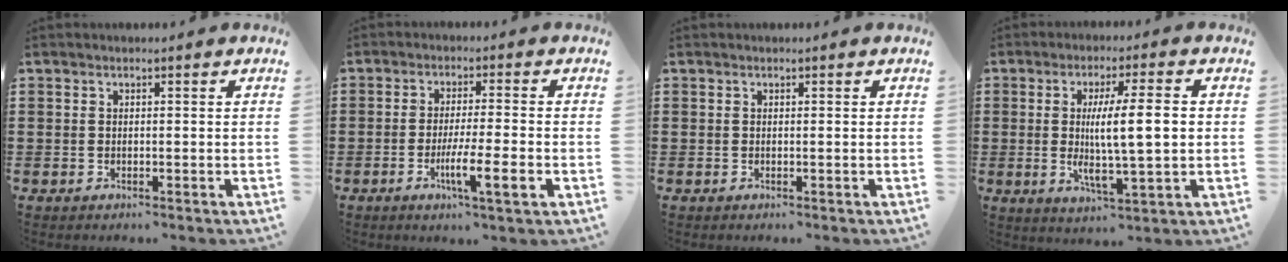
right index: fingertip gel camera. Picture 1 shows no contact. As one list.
[{"total": 7.0, "force": [-2.4, 0.5, 6.5], "torque": [-0.113, -0.012, -0.042]}, {"total": 0.0}, {"total": 10.4, "force": [0.9, 2.2, 10.2], "torque": [-0.168, -0.001, 0.010]}]